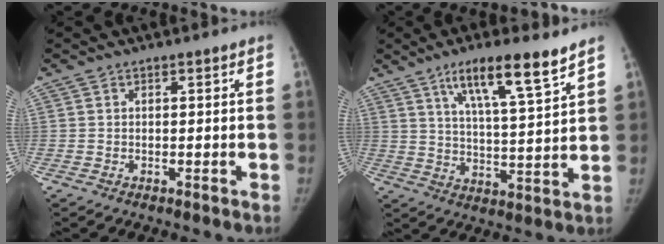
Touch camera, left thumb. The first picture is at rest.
{"total": 12.7, "force": [8.1, 1.8, 9.6], "torque": [-0.154, -0.040, 0.139]}